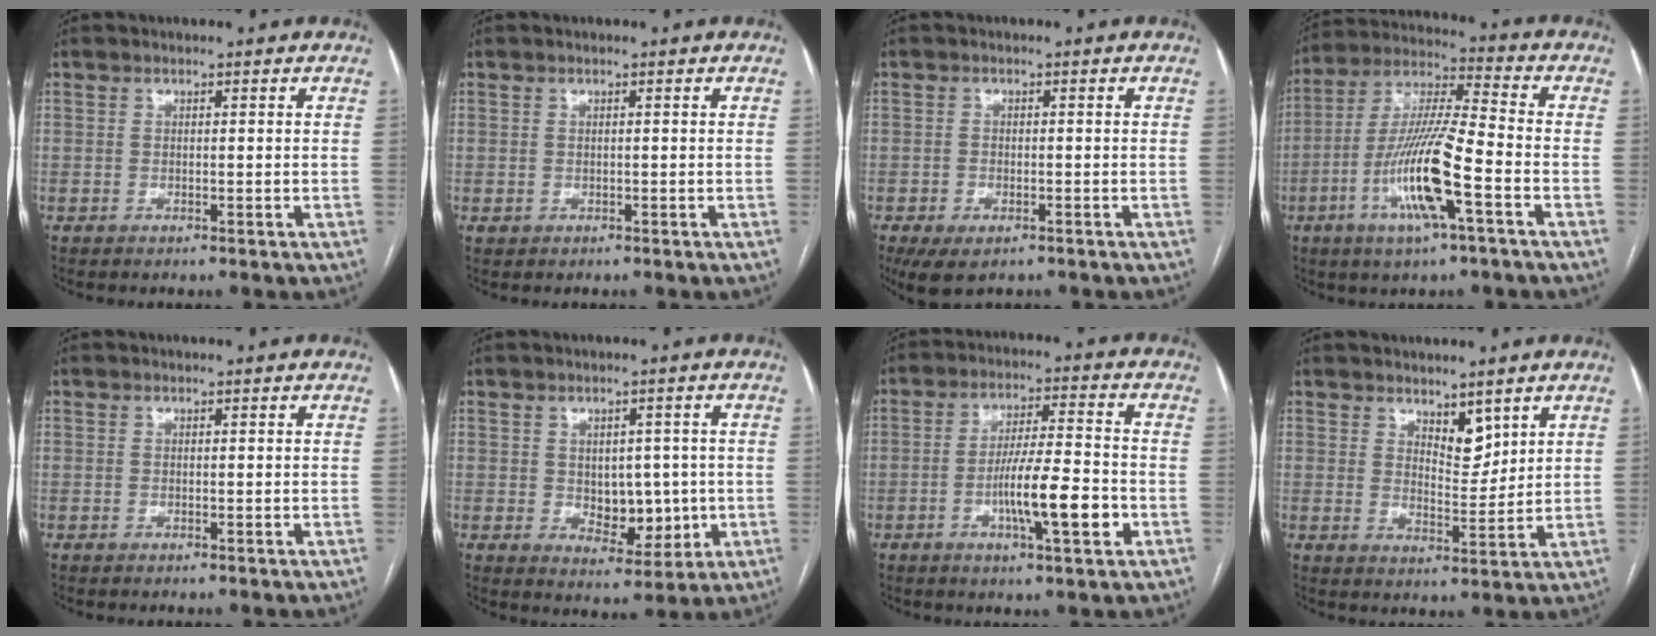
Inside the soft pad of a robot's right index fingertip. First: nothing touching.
{"total": 0.6, "force": [0.0, 0.6, 0.1], "torque": [0.001, 0.003, 0.001]}
{"total": 5.2, "force": [-3.3, 2.5, 3.1], "torque": [-0.055, -0.008, -0.049]}
{"total": 14.7, "force": [-5.2, 1.1, 13.8], "torque": [-0.275, -0.005, -0.099]}
{"total": 0.0}
{"total": 6.9, "force": [-0.3, 4.4, 5.4], "torque": [-0.064, 0.002, 0.010]}
{"total": 10.6, "force": [-3.3, 1.2, 9.9], "torque": [-0.168, 0.000, -0.057]}
{"total": 4.7, "force": [3.2, 2.1, 2.7], "torque": [-0.042, -0.008, 0.059]}